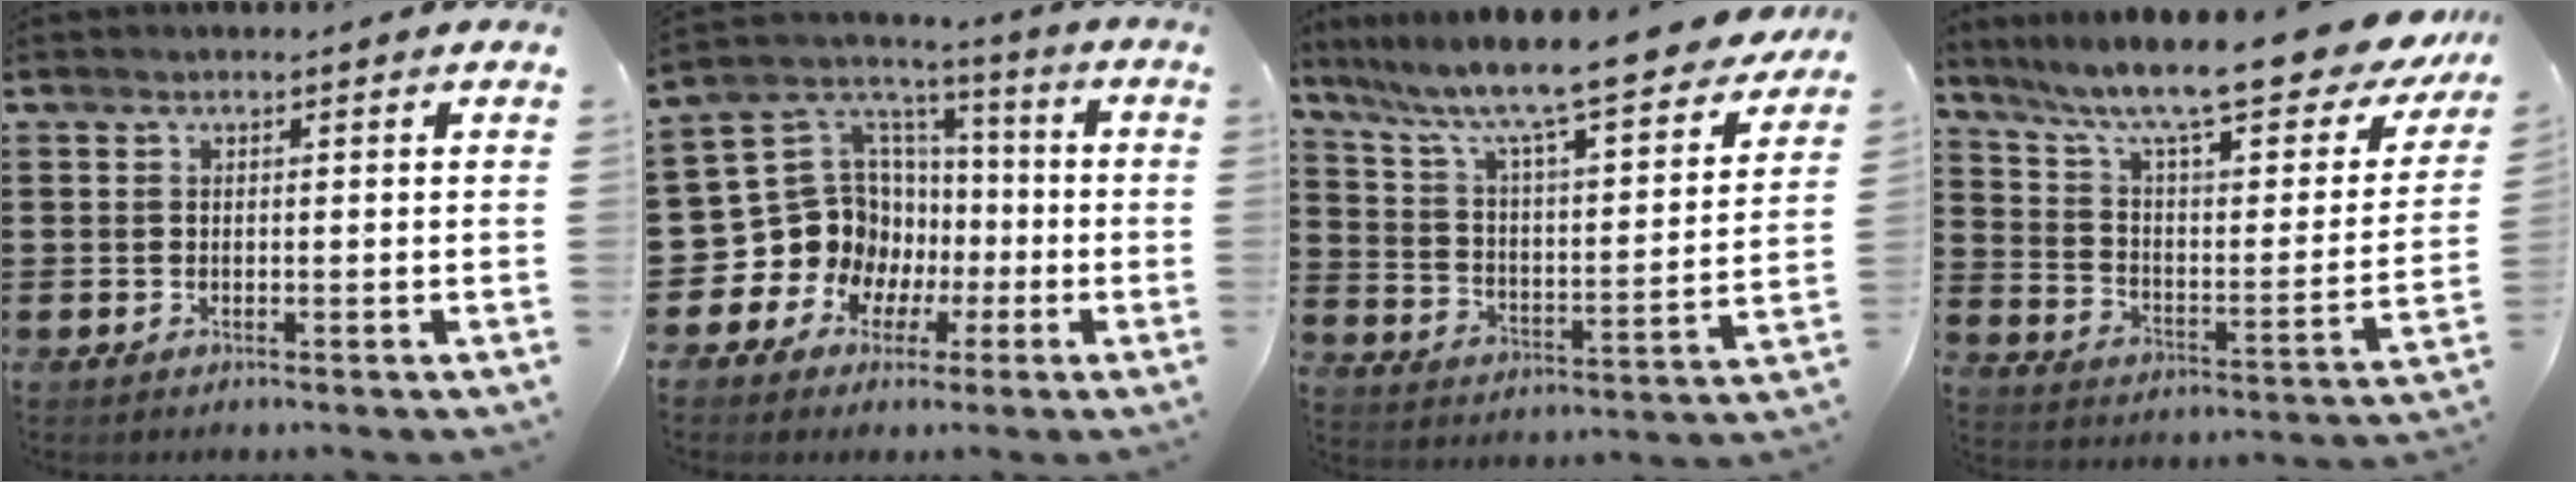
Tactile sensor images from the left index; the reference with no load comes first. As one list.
[{"total": 12.4, "force": [-2.3, 11.6, 3.6], "torque": [-0.123, -0.018, -0.029]}, {"total": 9.6, "force": [8.3, 0.0, 4.8], "torque": [-0.129, -0.063, 0.134]}, {"total": 13.0, "force": [10.3, 1.1, 7.9], "torque": [-0.162, -0.074, 0.167]}]